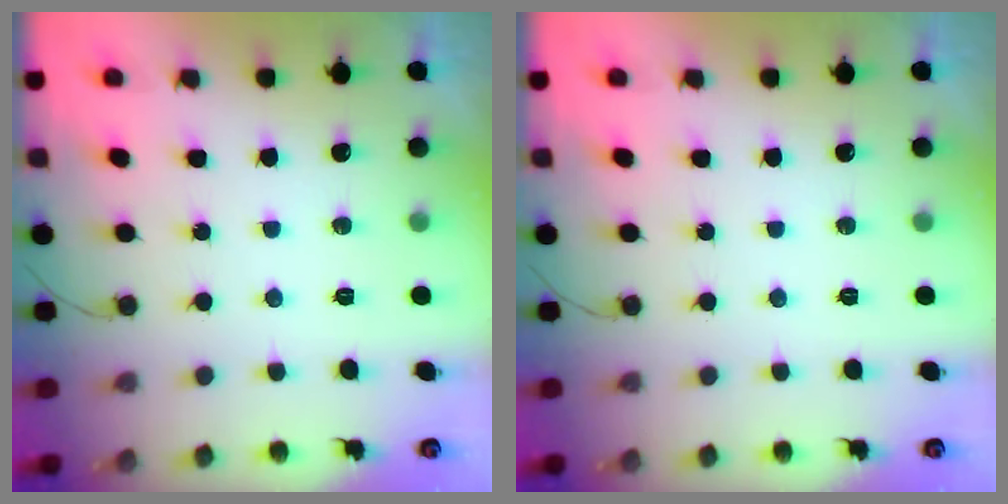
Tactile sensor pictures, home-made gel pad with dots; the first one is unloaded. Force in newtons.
{"total": 0.0}